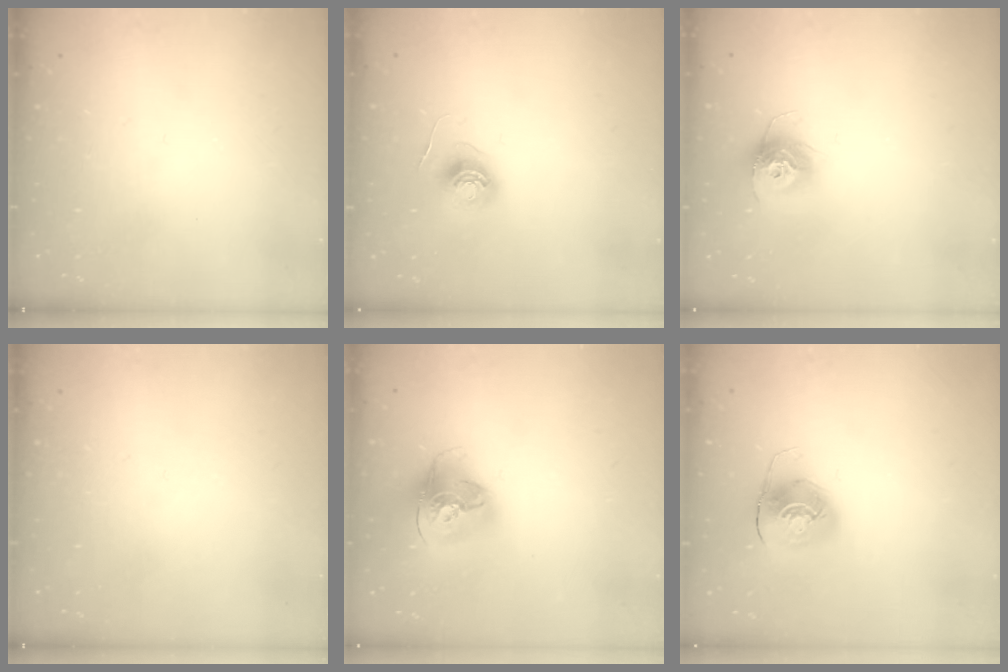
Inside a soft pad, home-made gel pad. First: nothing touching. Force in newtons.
{"total": 6.0, "press": 6.0, "slide": 0.3}
{"total": 11.5, "press": 11.4, "slide": 0.8}
{"total": 0.0}
{"total": 15.3, "press": 15.3, "slide": 1.5}
{"total": 8.6, "press": 8.6, "slide": 0.6}